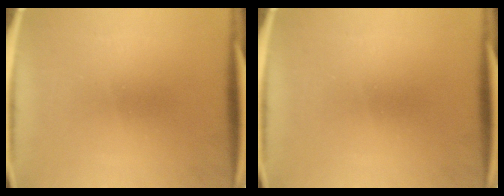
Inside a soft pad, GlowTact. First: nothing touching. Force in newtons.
{"total": 0.0}